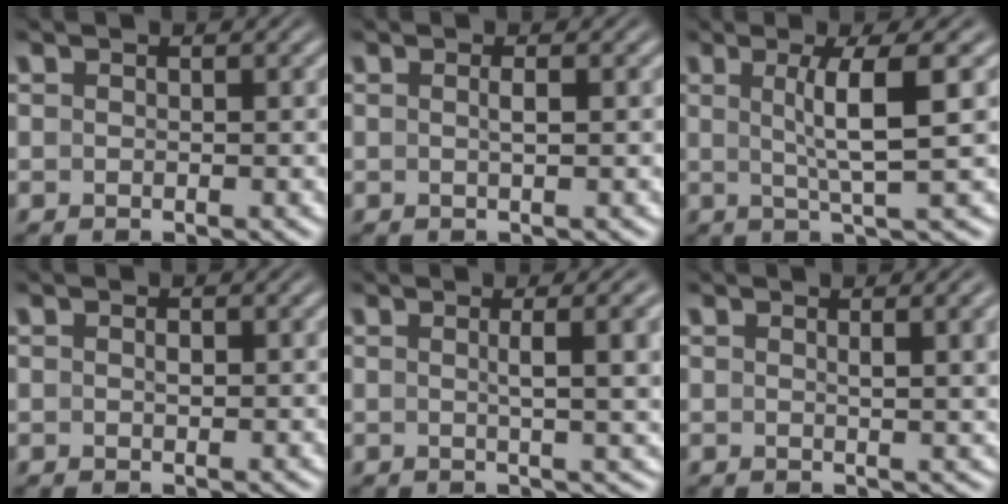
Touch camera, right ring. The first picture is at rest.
{"total": 0.9, "force": [-0.1, -0.5, 0.8], "torque": [-0.016, -0.003, 0.000]}
{"total": 4.4, "force": [0.8, -0.5, 4.3], "torque": [-0.066, -0.002, 0.019]}
{"total": 0.5, "force": [0.0, 0.2, 0.5], "torque": [-0.014, -0.006, 0.004]}
{"total": 3.5, "force": [0.8, -0.4, 3.4], "torque": [-0.039, 0.004, 0.011]}
{"total": 2.0, "force": [0.8, -0.5, 1.8], "torque": [-0.022, -0.004, 0.016]}